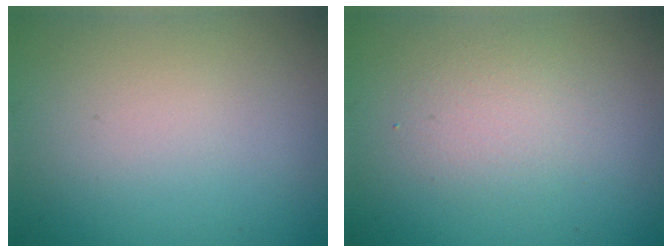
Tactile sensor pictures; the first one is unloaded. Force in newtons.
{"total": 2.1, "press": 2.1, "slide": 0.1}